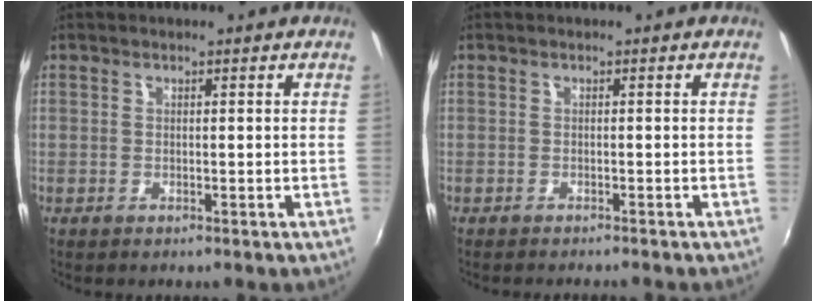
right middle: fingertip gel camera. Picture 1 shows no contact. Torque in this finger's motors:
{"motor_torque": [0.47, -0.73, 0.05, 0.03]}